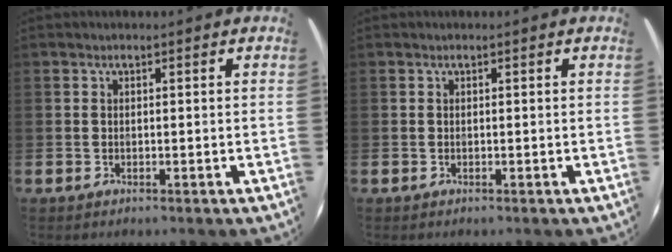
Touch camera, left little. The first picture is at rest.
{"total": 0.0}